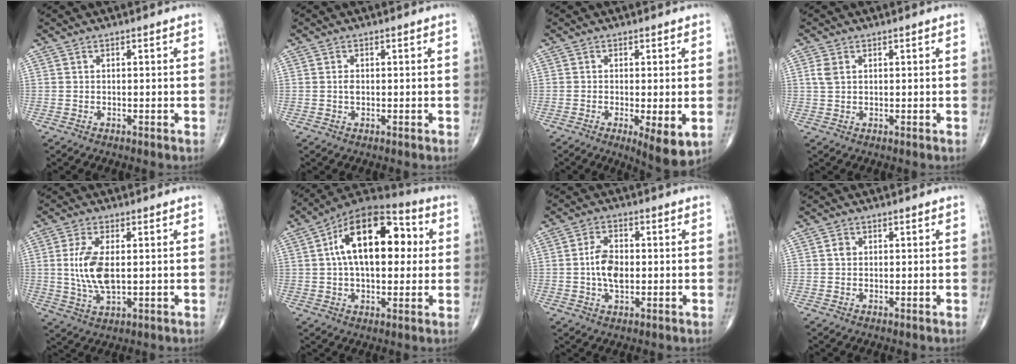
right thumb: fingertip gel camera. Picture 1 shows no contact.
{"total": 1.2, "force": [0.0, 0.8, 0.9], "torque": [-0.016, 0.000, 0.000]}
{"total": 6.9, "force": [-1.8, 1.8, 6.4], "torque": [-0.098, -0.020, -0.027]}
{"total": 2.3, "force": [0.7, 1.5, 1.6], "torque": [-0.038, 0.005, 0.018]}
{"total": 9.0, "force": [0.6, 4.2, 7.9], "torque": [-0.169, -0.010, 0.017]}
{"total": 19.8, "force": [3.6, 10.7, 16.2], "torque": [-0.230, 0.027, 0.044]}
{"total": 6.5, "force": [-0.3, 3.8, 5.2], "torque": [-0.094, 0.006, -0.008]}
{"total": 1.4, "force": [0.2, 1.2, 0.7], "torque": [-0.007, 0.002, 0.001]}